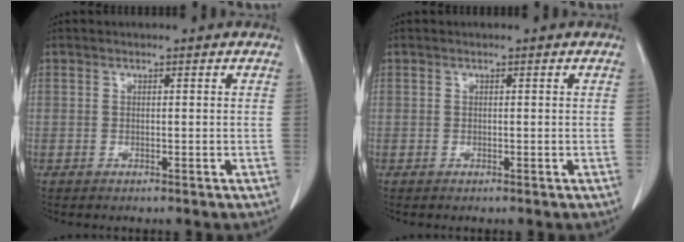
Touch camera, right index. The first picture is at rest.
{"total": 0.0}